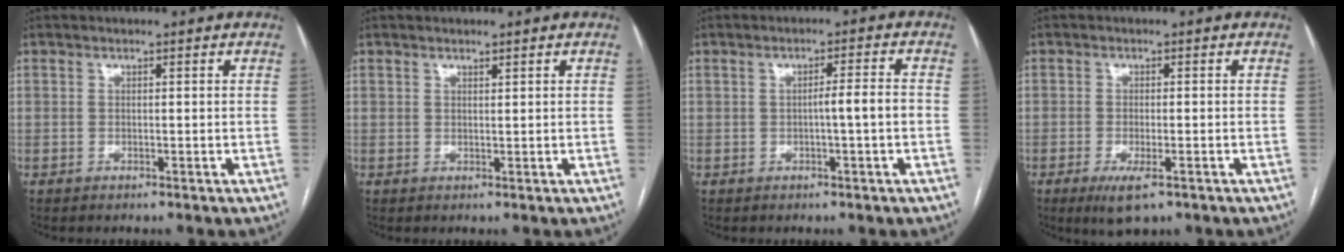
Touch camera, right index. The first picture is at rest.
{"total": 0.6, "force": [0.6, 0.0, 0.0], "torque": [0.000, -0.002, 0.010]}
{"total": 3.1, "force": [-0.5, -0.2, 3.0], "torque": [-0.044, 0.004, -0.008]}
{"total": 4.5, "force": [-2.6, 1.2, 3.5], "torque": [-0.062, -0.010, -0.038]}